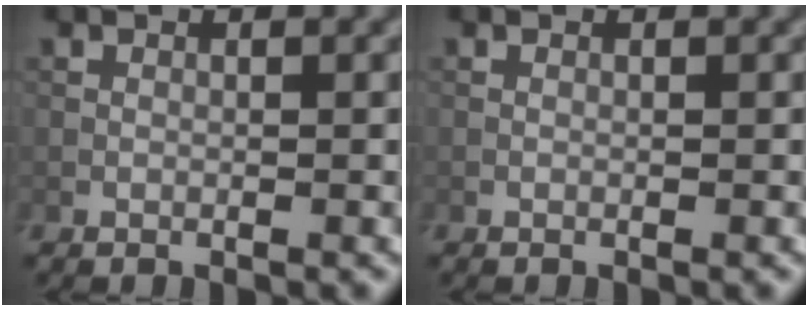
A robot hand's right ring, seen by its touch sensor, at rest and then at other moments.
{"total": 0.0}